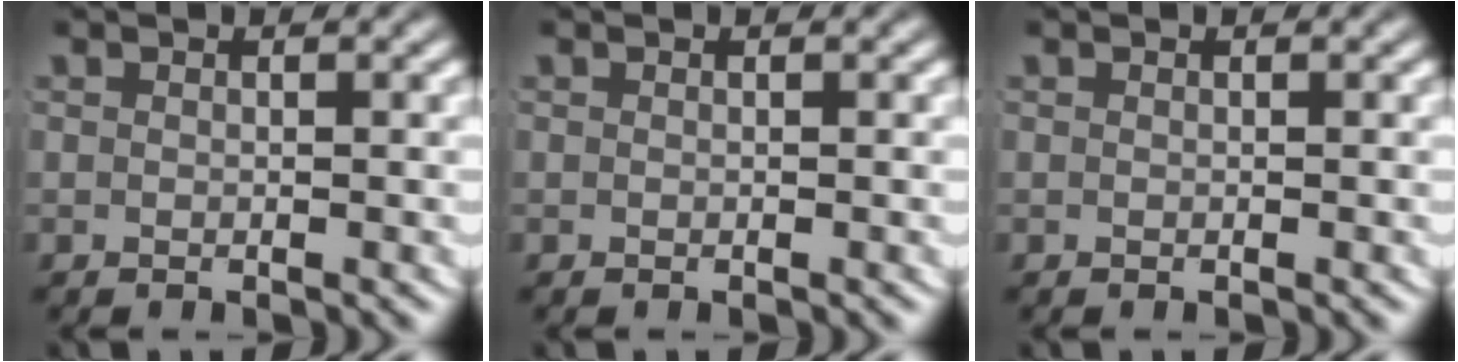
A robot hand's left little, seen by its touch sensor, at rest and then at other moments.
{"total": 0.0}
{"total": 0.0}